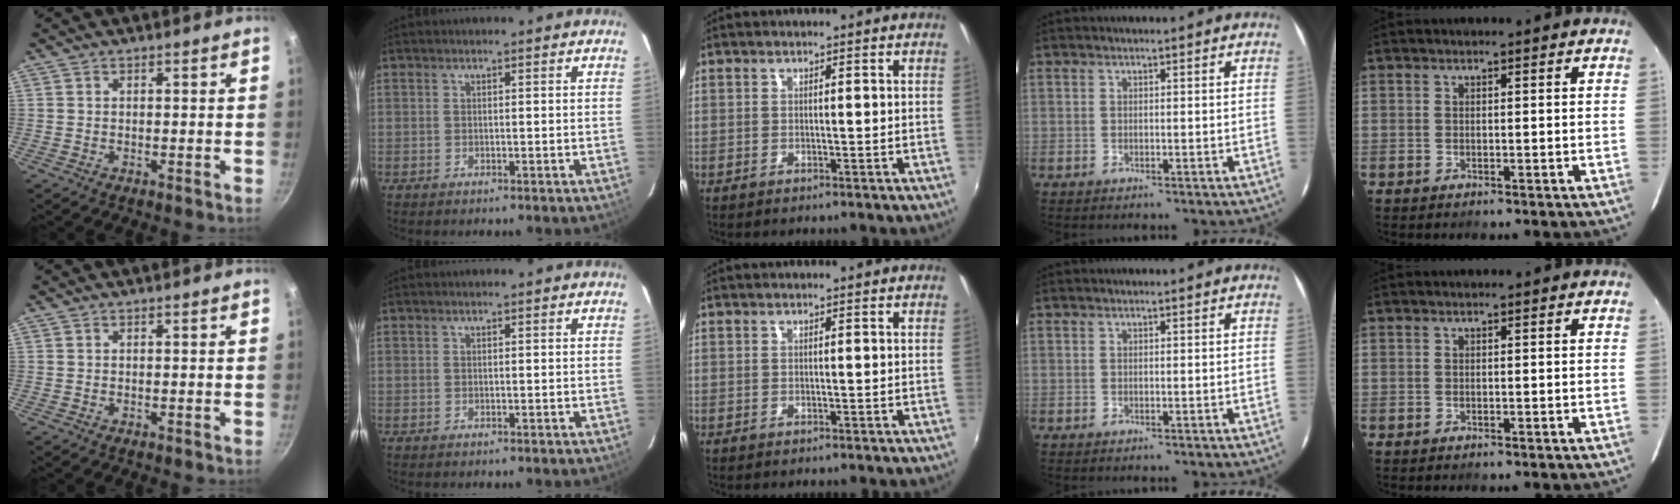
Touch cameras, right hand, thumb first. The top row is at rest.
{}